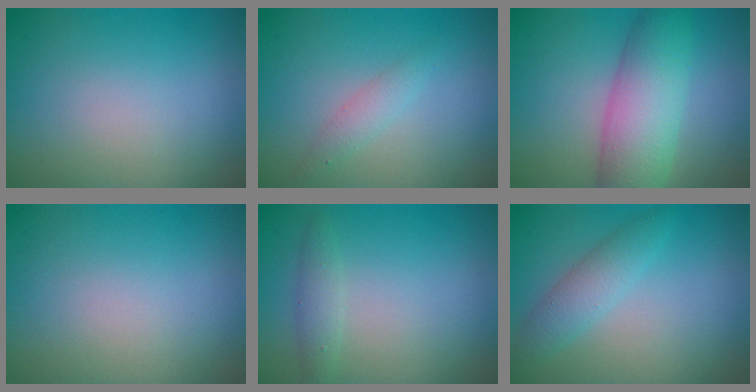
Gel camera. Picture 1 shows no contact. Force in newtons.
{"total": 1.5, "press": 1.5, "slide": 0.0}
{"total": 6.9, "press": 6.9, "slide": 0.2}
{"total": 0.0}
{"total": 1.4, "press": 1.4, "slide": 0.1}
{"total": 2.6, "press": 2.6, "slide": 0.0}